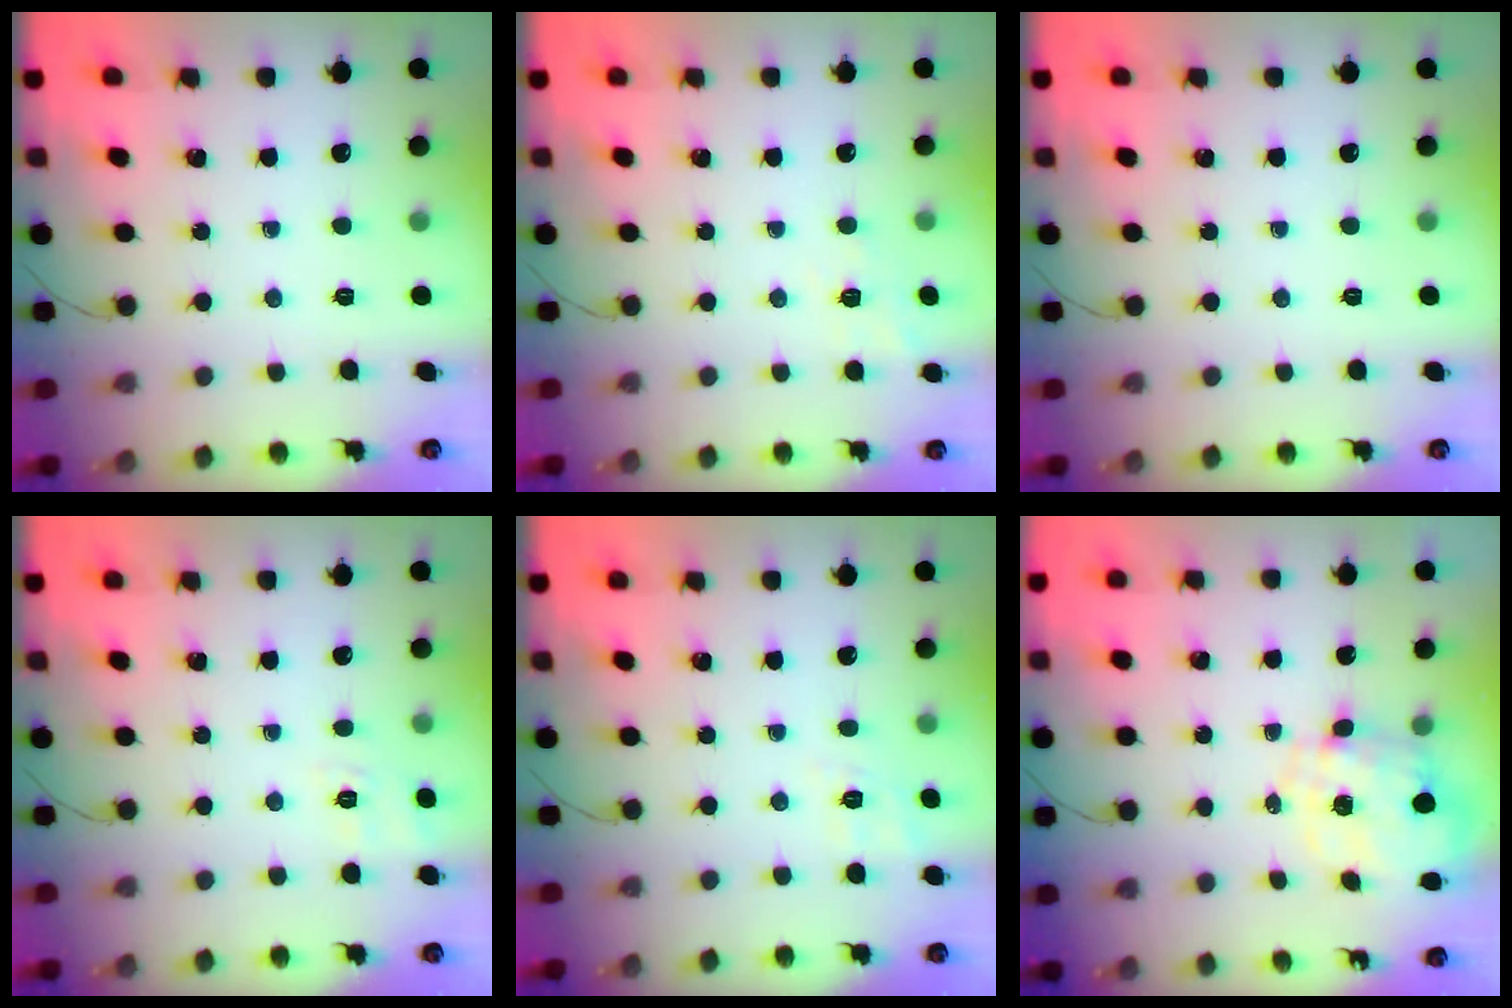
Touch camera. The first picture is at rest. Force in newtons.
{"total": 8.6, "press": 8.3, "slide": 2.3}
{"total": 0.0}
{"total": 2.2, "press": 0.8, "slide": 2.0}
{"total": 2.0, "press": 0.1, "slide": 2.0}
{"total": 2.9, "press": 2.7, "slide": 1.1}